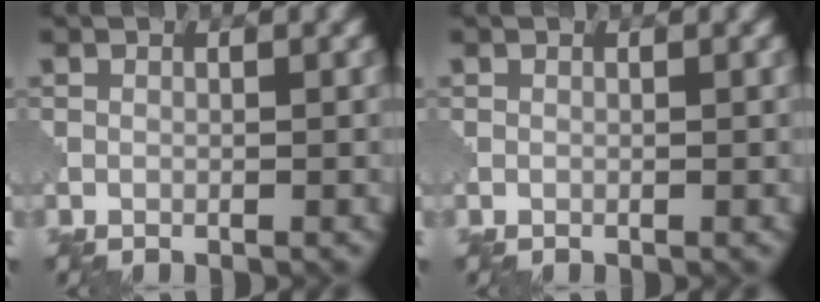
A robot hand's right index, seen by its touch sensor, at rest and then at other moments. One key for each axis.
{"total": 0.0}